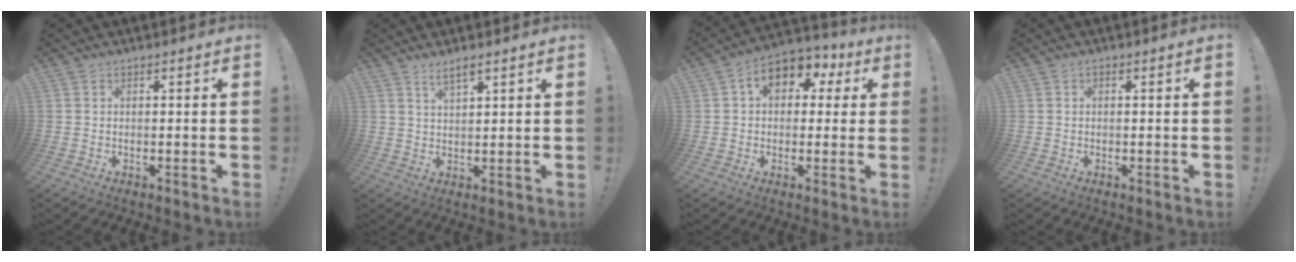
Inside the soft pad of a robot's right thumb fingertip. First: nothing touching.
{"total": 3.5, "force": [2.7, 0.4, 2.3], "torque": [-0.034, -0.018, 0.044]}
{"total": 9.6, "force": [3.1, 6.9, 5.9], "torque": [-0.082, -0.002, 0.060]}
{"total": 0.7, "force": [-0.5, -0.2, 0.4], "torque": [-0.008, -0.001, -0.010]}